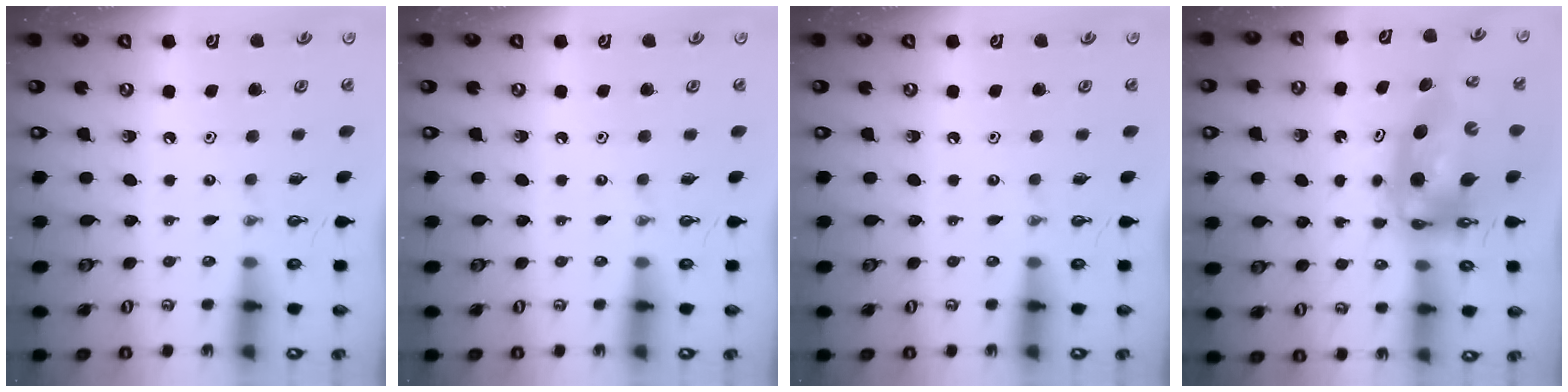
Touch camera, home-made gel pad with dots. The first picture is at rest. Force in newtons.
{"total": 0.0}
{"total": 0.0}
{"total": 8.0, "press": 8.0, "slide": 0.7}